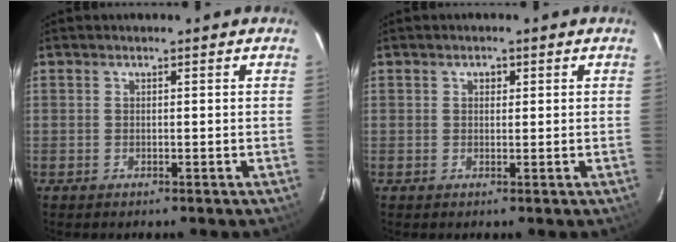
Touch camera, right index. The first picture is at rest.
{"total": 1.2, "force": [0.4, 1.0, 0.5], "torque": [-0.005, 0.007, 0.005]}